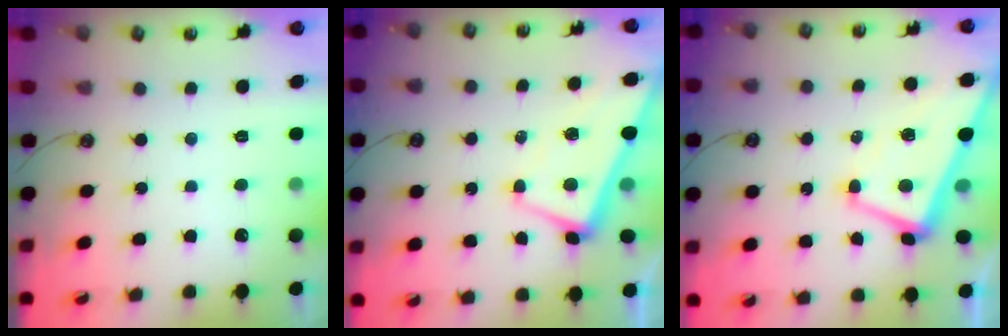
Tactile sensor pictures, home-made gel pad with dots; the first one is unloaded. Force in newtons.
{"total": 1.6, "press": 1.4, "slide": 0.7}
{"total": 1.2, "press": 0.7, "slide": 1.0}